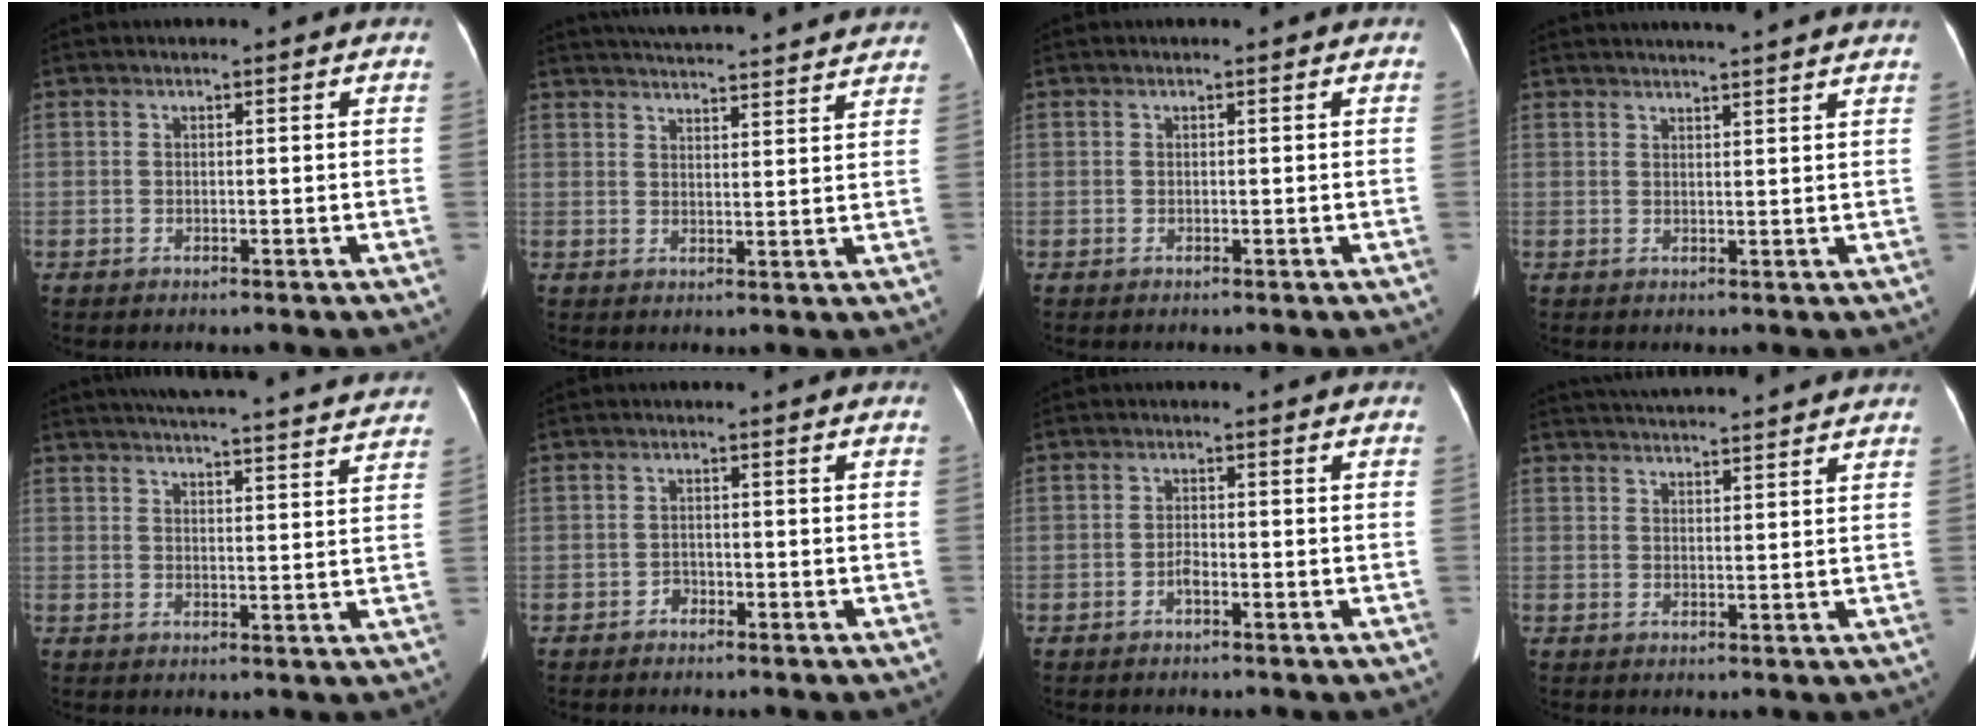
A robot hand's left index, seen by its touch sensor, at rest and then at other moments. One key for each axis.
{"total": 20.4, "fx": 19.2, "fy": 1.9, "fz": 6.8, "tx": -0.099, "ty": 0.012, "tz": 0.245}
{"total": 0.0}
{"total": 9.9, "fx": 9.1, "fy": -0.3, "fz": 3.9, "tx": -0.055, "ty": 0.023, "tz": 0.103}
{"total": 24.2, "fx": 22.6, "fy": 1.9, "fz": 8.6, "tx": -0.125, "ty": -0.006, "tz": 0.276}
{"total": 1.2, "fx": -1.0, "fy": 0.7, "fz": 0.2, "tx": 0.000, "ty": 0.005, "tz": -0.020}
{"total": 1.5, "fx": -0.9, "fy": 0.4, "fz": 1.1, "tx": -0.019, "ty": 0.003, "tz": -0.017}
{"total": 11.9, "fx": 11.1, "fy": 0.6, "fz": 4.1, "tx": -0.066, "ty": 0.029, "tz": 0.150}